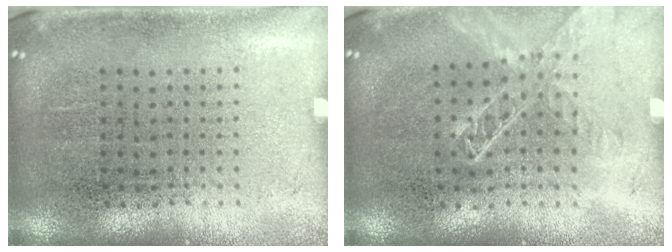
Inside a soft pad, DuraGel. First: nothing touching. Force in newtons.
{"total": 1.4, "press": 1.3, "slide": 0.5}